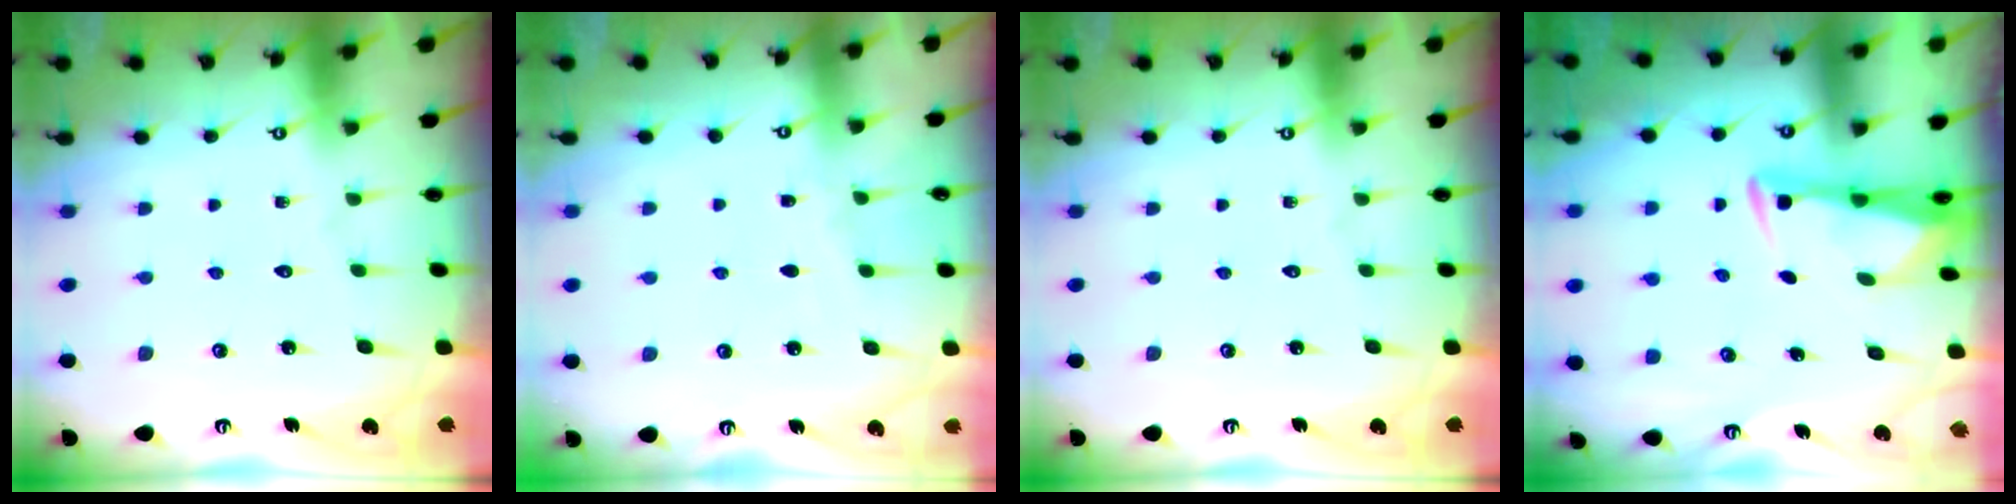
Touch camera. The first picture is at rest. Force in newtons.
{"total": 2.7, "press": 2.7, "slide": 0.4}
{"total": 0.0}
{"total": 3.3, "press": 3.2, "slide": 0.9}